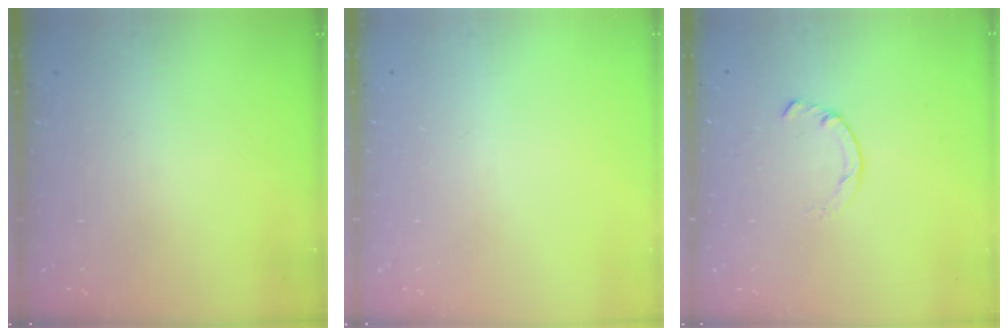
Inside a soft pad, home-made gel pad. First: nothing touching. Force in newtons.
{"total": 0.0}
{"total": 2.3, "press": 2.3, "slide": 0.1}